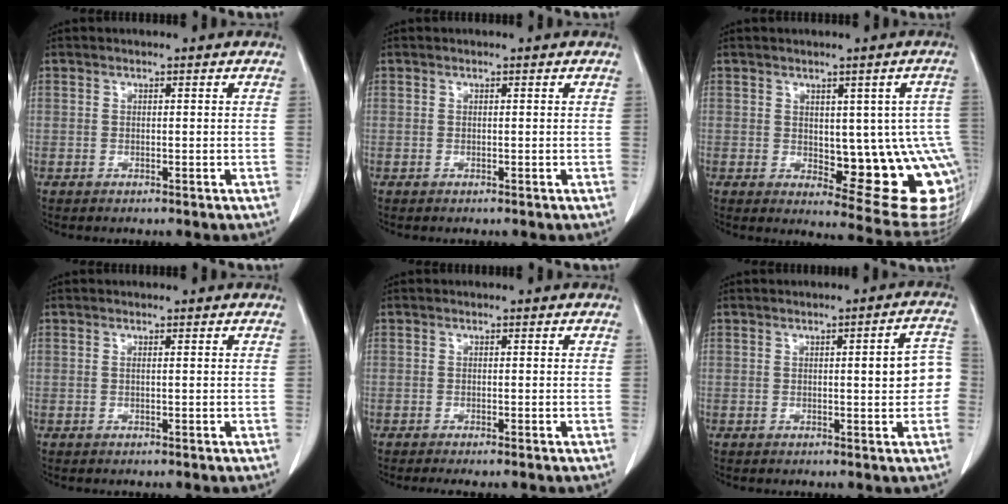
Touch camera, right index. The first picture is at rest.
{"total": 0.0}
{"total": 14.2, "force": [-1.7, 5.5, 13.0], "torque": [-0.104, 0.006, -0.002]}
{"total": 0.0}
{"total": 1.9, "force": [-1.6, -0.1, 1.0], "torque": [-0.015, -0.006, -0.025]}
{"total": 5.9, "force": [-0.2, 1.2, 5.8], "torque": [-0.065, 0.018, -0.005]}